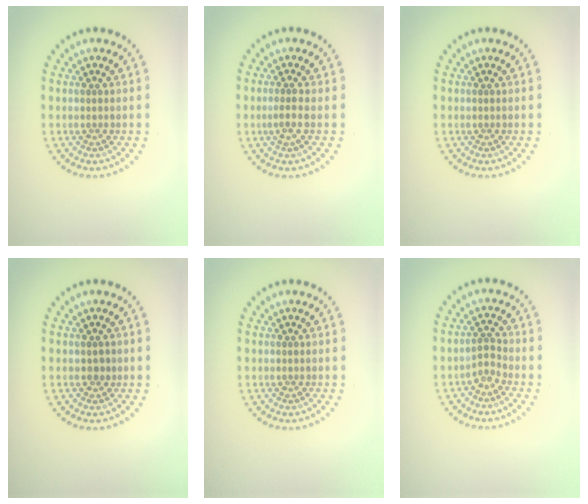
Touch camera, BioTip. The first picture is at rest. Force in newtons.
{"total": 1.1, "press": 0.7, "slide": 0.8}
{"total": 0.0}
{"total": 0.8, "press": 0.7, "slide": 0.3}
{"total": 0.0}
{"total": 1.5, "press": 0.9, "slide": 1.2}